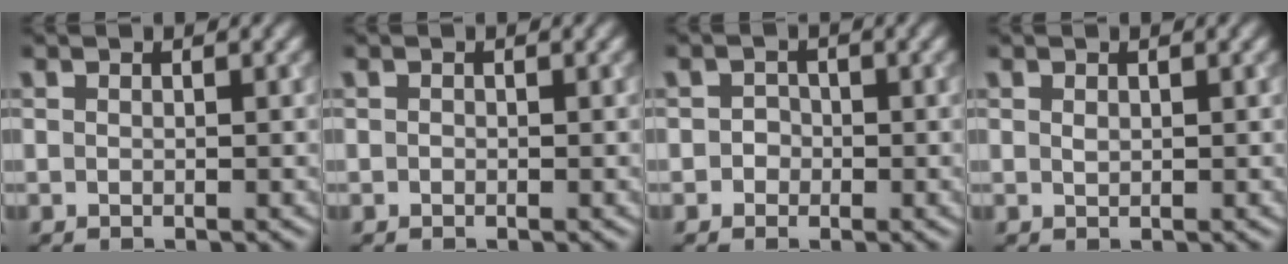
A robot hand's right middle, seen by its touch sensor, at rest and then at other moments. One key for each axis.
{"total": 0.0}
{"total": 1.3, "fx": -0.2, "fy": 1.2, "fz": 0.3, "tx": 0.016, "ty": 0.001, "tz": -0.012}
{"total": 0.5, "fx": 0.2, "fy": 0.3, "fz": 0.3, "tx": -0.007, "ty": 0.000, "tz": 0.006}